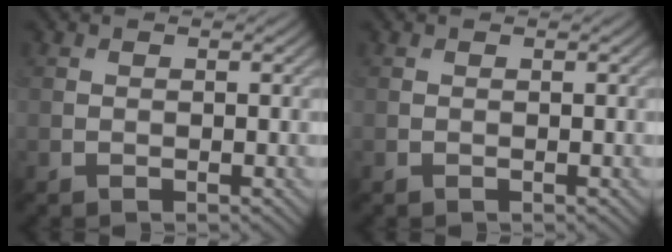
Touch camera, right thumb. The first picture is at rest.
{"total": 0.0}